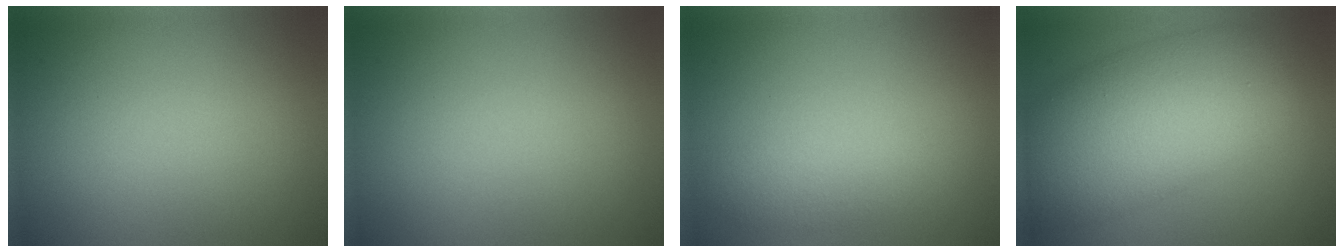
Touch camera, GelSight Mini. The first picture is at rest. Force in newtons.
{"total": 0.0}
{"total": 2.1, "press": 2.1, "slide": 0.1}
{"total": 10.2, "press": 10.2, "slide": 0.2}